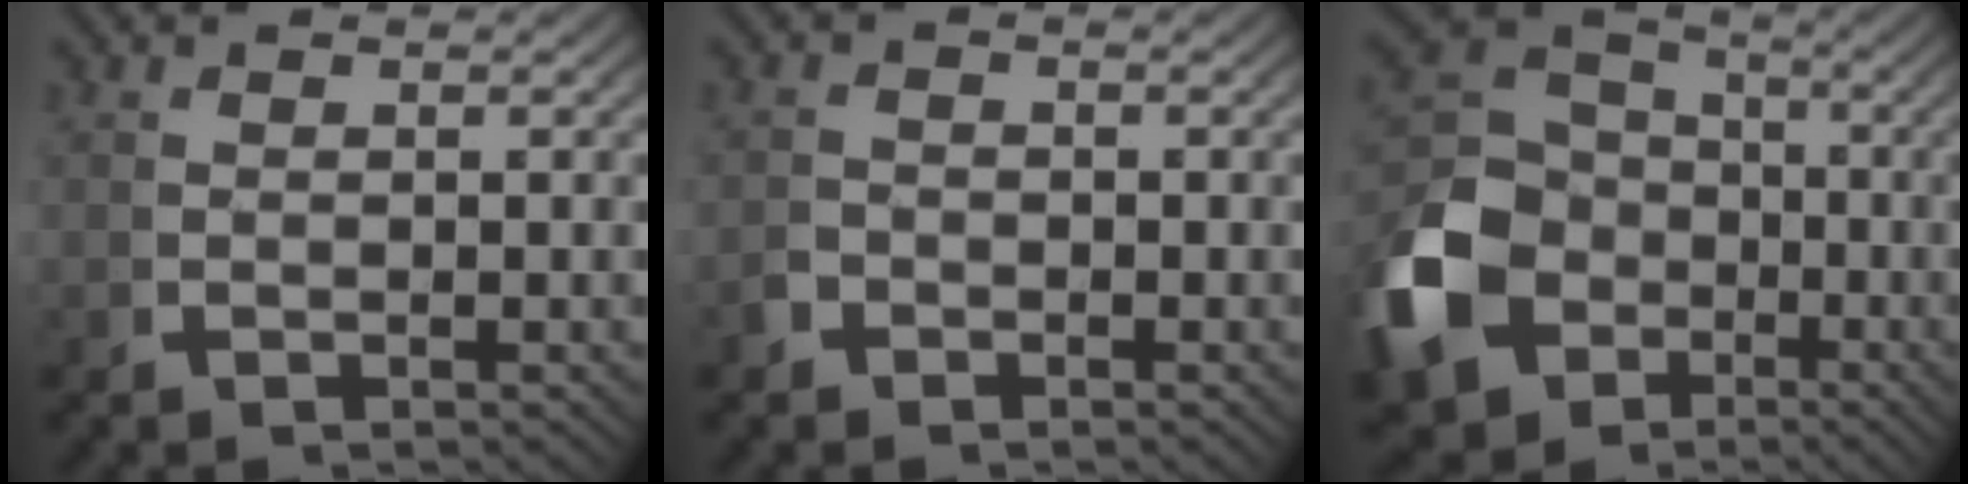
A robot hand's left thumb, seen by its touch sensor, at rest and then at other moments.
{"total": 1.2, "force": [-0.9, 0.7, 0.1], "torque": [0.000, -0.005, -0.019]}
{"total": 12.9, "force": [-3.2, 10.2, 7.2], "torque": [-0.163, -0.037, -0.040]}